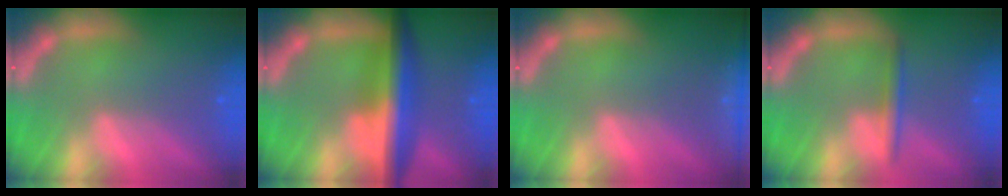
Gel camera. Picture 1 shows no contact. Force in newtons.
{"total": 7.5}
{"total": 7.4}
{"total": 1.9}